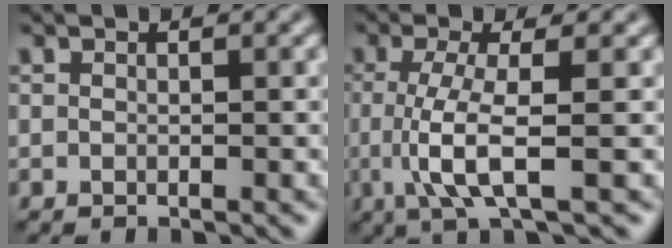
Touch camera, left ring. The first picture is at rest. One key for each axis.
{"total": 4.8, "fx": -0.5, "fy": 1.1, "fz": 4.7, "tx": -0.097, "ty": -0.009, "tz": -0.010}